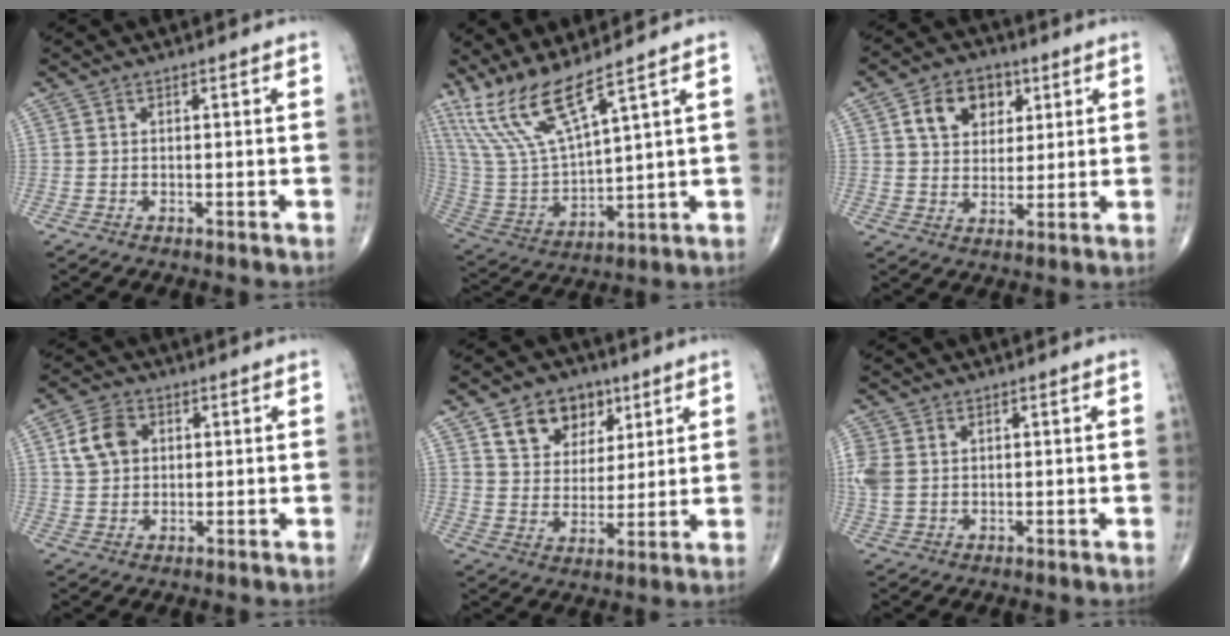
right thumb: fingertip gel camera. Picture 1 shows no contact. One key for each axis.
{"total": 13.3, "fx": 10.0, "fy": 1.3, "fz": 8.7, "tx": -0.190, "ty": -0.053, "tz": 0.218}
{"total": 10.2, "fx": 3.9, "fy": 7.6, "fz": 5.6, "tx": -0.052, "ty": -0.008, "tz": 0.065}
{"total": 6.9, "fx": 2.0, "fy": 5.3, "fz": 3.9, "tx": -0.058, "ty": 0.002, "tz": 0.034}
{"total": 11.6, "fx": 6.0, "fy": 8.5, "fz": 5.1, "tx": -0.049, "ty": -0.026, "tz": 0.105}
{"total": 6.0, "fx": 1.2, "fy": 4.5, "fz": 3.8, "tx": -0.101, "ty": 0.005, "tz": 0.030}